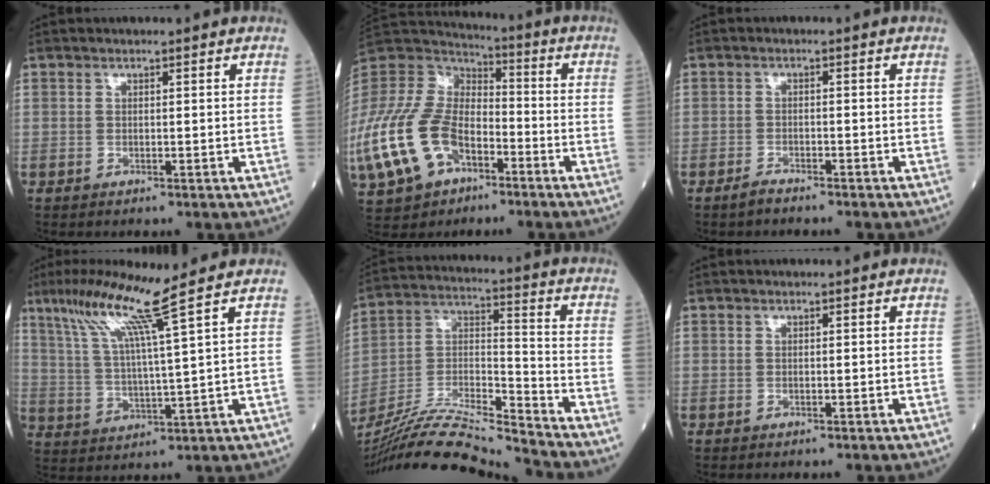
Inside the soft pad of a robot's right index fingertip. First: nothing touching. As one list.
[{"total": 20.7, "force": [-8.6, 12.5, 14.1], "torque": [-0.351, -0.001, -0.157]}, {"total": 1.8, "force": [-1.7, 0.2, 0.7], "torque": [-0.020, -0.003, -0.032]}, {"total": 10.2, "force": [6.4, -2.5, 7.5], "torque": [-0.142, 0.006, 0.120]}, {"total": 18.2, "force": [-17.2, -1.3, 5.8], "torque": [-0.111, 0.013, -0.311]}, {"total": 0.0}]